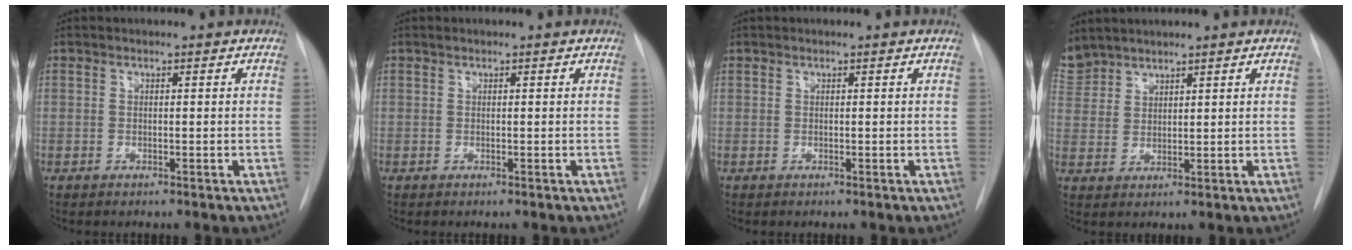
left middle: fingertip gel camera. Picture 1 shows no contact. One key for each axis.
{"total": 0.0}
{"total": 0.0}
{"total": 5.5, "fx": 5.1, "fy": 2.0, "fz": 0.4, "tx": -0.016, "ty": 0.011, "tz": 0.109}